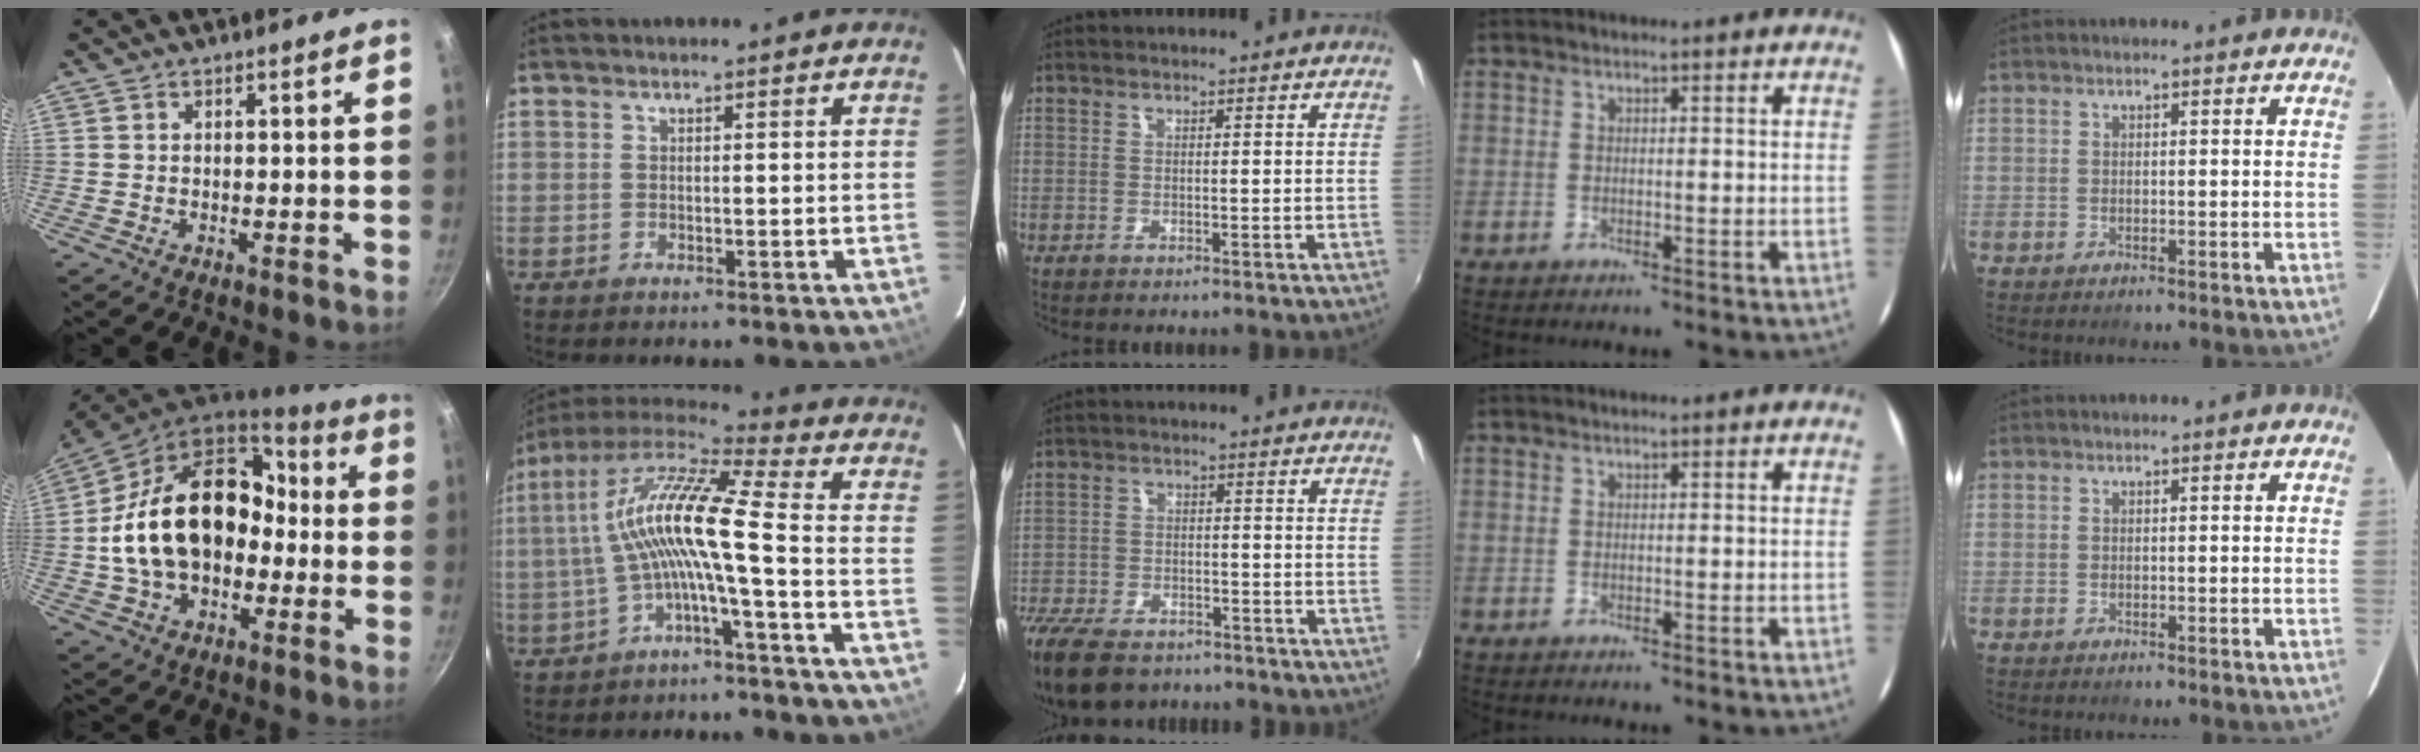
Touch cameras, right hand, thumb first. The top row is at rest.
{"thumb": {"total": 23.0, "force": [-1.1, 16.3, 16.3], "torque": [-0.254, 0.064, -0.016]}, "index": {"total": 12.9, "force": [-1.6, 0.3, 12.8], "torque": [-0.249, 0.016, -0.035]}, "middle": {"total": 14.8, "force": [-11.1, 7.2, 6.7], "torque": [-0.183, -0.026, -0.195]}}